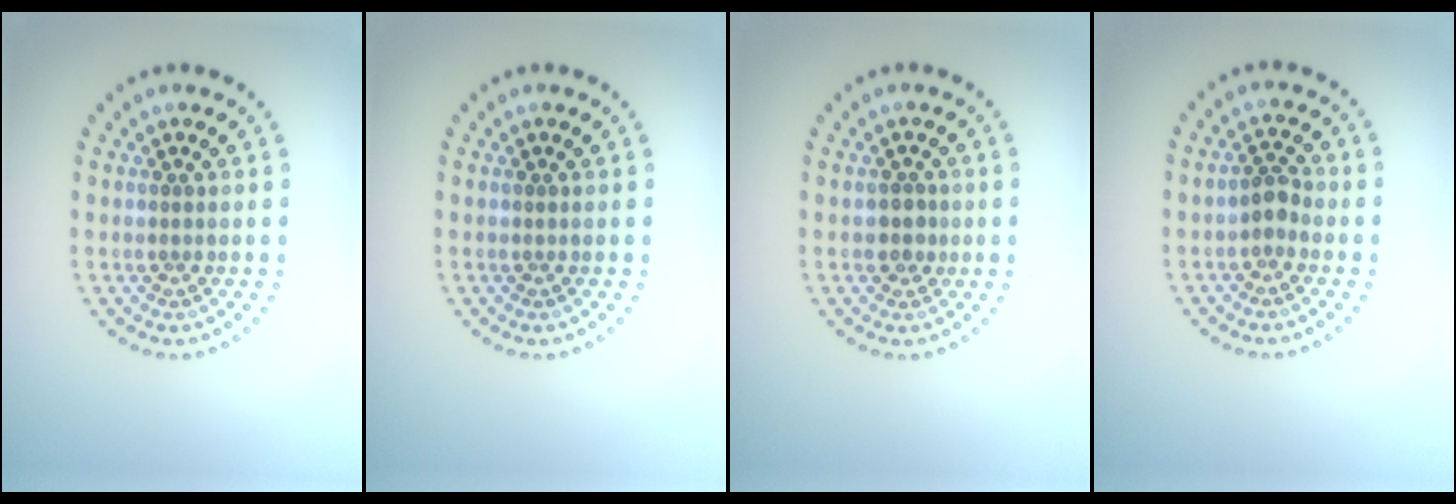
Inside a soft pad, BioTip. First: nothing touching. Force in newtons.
{"total": 0.0}
{"total": 1.5, "press": 1.4, "slide": 0.5}
{"total": 1.5, "press": 1.4, "slide": 0.7}